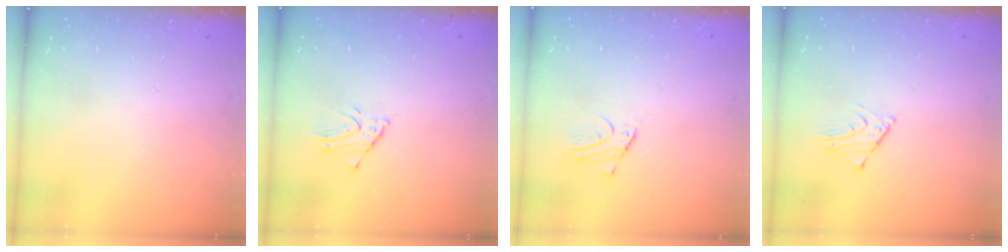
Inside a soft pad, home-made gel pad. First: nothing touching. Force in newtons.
{"total": 2.5, "press": 2.5, "slide": 0.2}
{"total": 2.3, "press": 2.3, "slide": 0.2}
{"total": 3.0, "press": 3.0, "slide": 0.3}